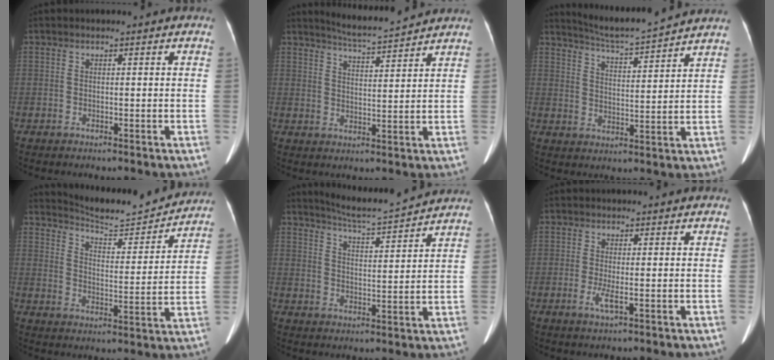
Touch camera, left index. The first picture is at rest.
{"total": 8.0, "force": [7.7, -0.3, 2.2], "torque": [-0.052, 0.005, 0.119]}
{"total": 12.1, "force": [11.5, -0.8, 3.8], "torque": [-0.078, 0.006, 0.170]}
{"total": 14.8, "force": [14.4, 1.4, 3.3], "torque": [-0.055, -0.024, 0.197]}
{"total": 11.1, "force": [10.6, -0.4, 3.2], "torque": [-0.065, 0.008, 0.156]}
{"total": 2.6, "force": [-0.6, 0.3, 2.5], "torque": [-0.050, -0.006, -0.007]}